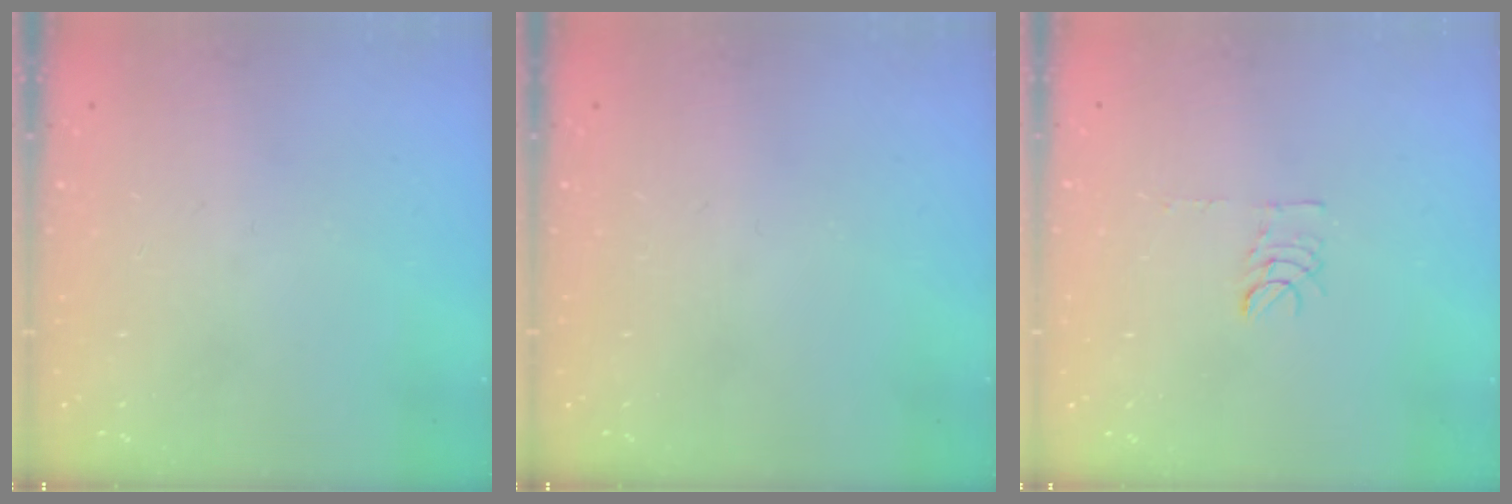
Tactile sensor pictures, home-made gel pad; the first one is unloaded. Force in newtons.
{"total": 0.0}
{"total": 5.3, "press": 5.3, "slide": 0.3}